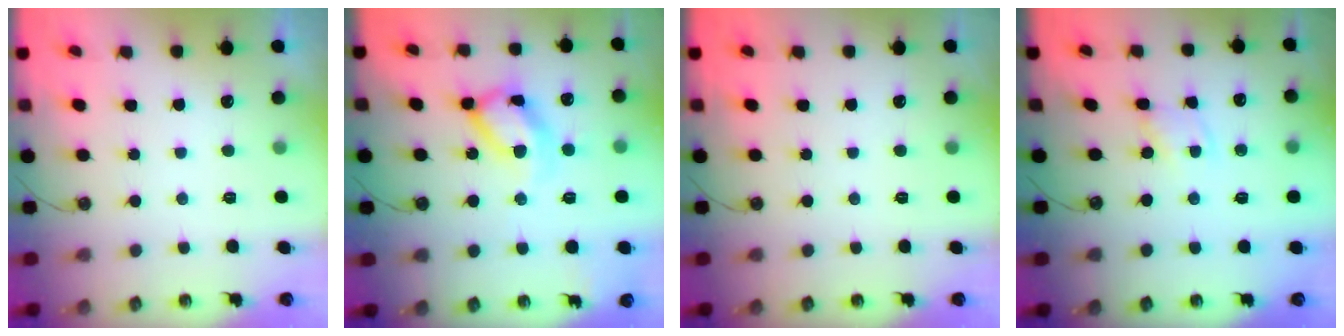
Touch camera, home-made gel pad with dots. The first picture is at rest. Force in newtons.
{"total": 15.4, "press": 15.4, "slide": 0.6}
{"total": 0.0}
{"total": 1.9, "press": 1.9, "slide": 0.2}